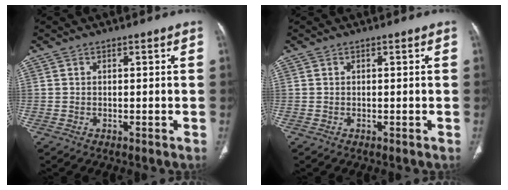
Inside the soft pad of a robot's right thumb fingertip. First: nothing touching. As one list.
[{"total": 0.0}]